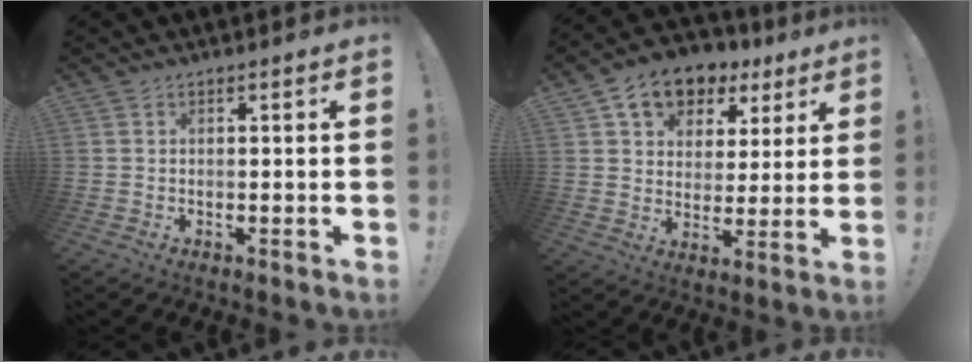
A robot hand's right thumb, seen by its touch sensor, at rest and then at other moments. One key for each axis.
{"total": 12.0, "fx": 7.2, "fy": 8.1, "fz": 5.1, "tx": -0.078, "ty": -0.036, "tz": 0.135}